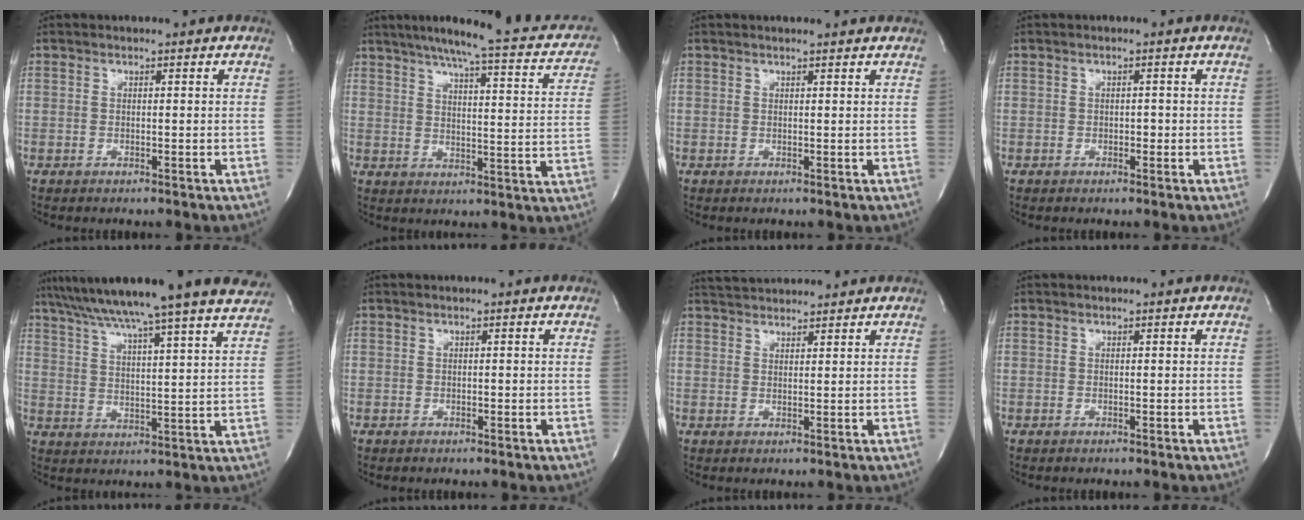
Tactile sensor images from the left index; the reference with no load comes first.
{"total": 22.5, "force": [18.5, 3.5, 12.2], "torque": [-0.168, 0.000, 0.219]}
{"total": 2.5, "force": [2.4, -0.1, 0.8], "torque": [-0.015, 0.008, 0.026]}
{"total": 0.9, "force": [-0.3, 0.6, 0.5], "torque": [-0.005, 0.003, -0.007]}
{"total": 24.9, "force": [21.7, -1.0, 12.3], "torque": [-0.212, -0.012, 0.296]}
{"total": 0.0}
{"total": 5.5, "force": [5.4, 0.6, 1.2], "torque": [-0.026, 0.035, 0.088]}
{"total": 0.0}